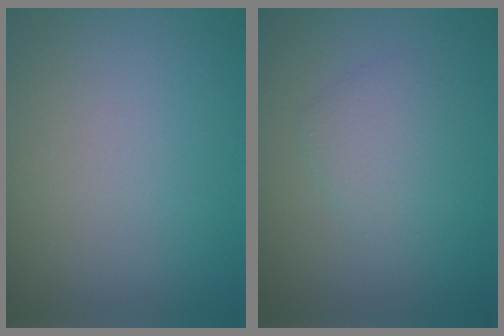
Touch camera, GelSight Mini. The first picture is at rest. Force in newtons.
{"total": 2.2, "press": 2.2, "slide": 0.0}